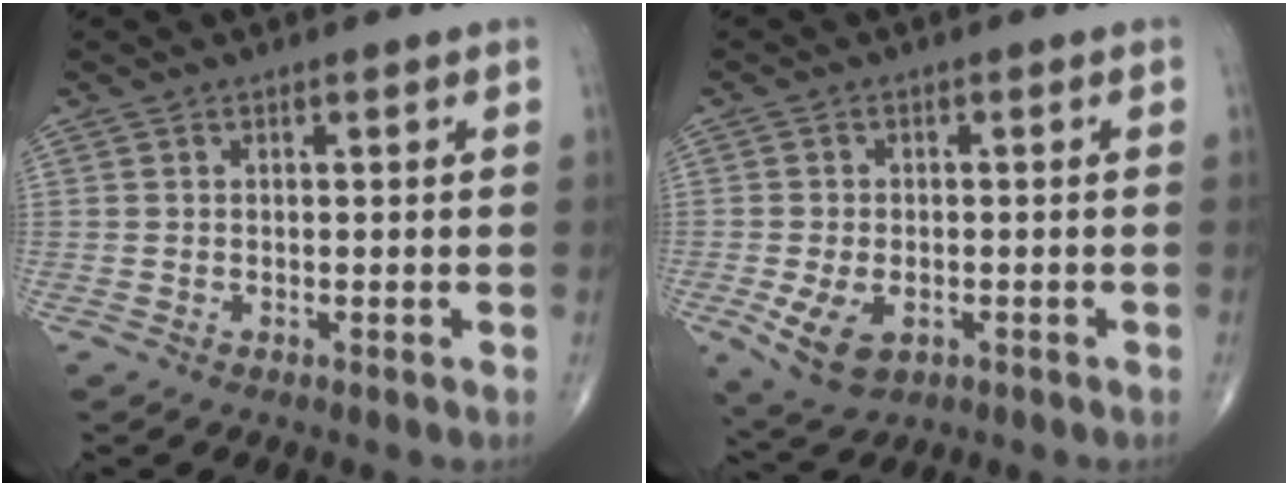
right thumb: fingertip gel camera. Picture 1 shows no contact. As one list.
[{"total": 7.3, "force": [-2.4, 4.4, 5.3], "torque": [-0.098, -0.003, -0.033]}]